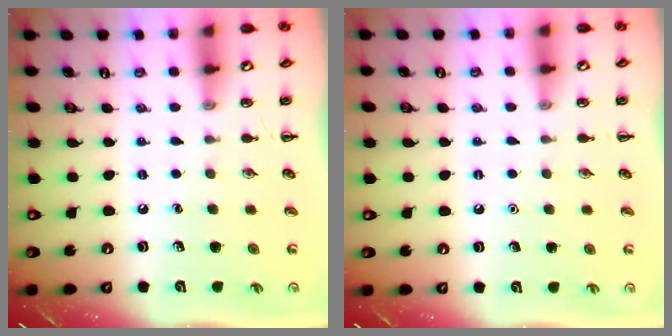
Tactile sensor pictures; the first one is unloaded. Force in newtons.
{"total": 1.6, "press": 1.6, "slide": 0.1}